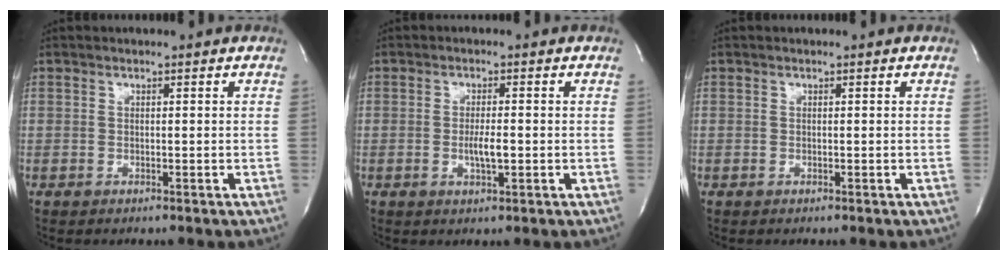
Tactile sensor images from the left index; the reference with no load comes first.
{"total": 3.0, "force": [-0.5, 0.6, 2.9], "torque": [-0.057, -0.003, -0.007]}
{"total": 0.0}